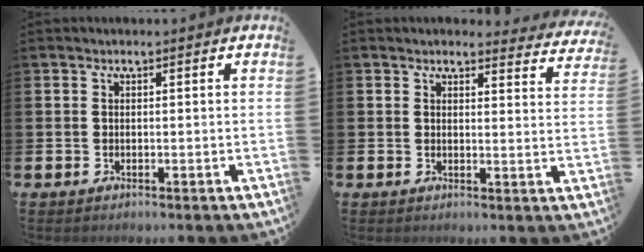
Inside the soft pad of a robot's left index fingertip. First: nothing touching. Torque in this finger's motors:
{"motor_torque": [0.63, -1.51, 0.34, 0.01]}